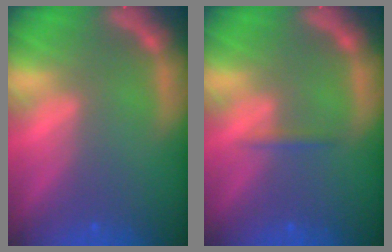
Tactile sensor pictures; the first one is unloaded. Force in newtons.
{"total": 0.9}